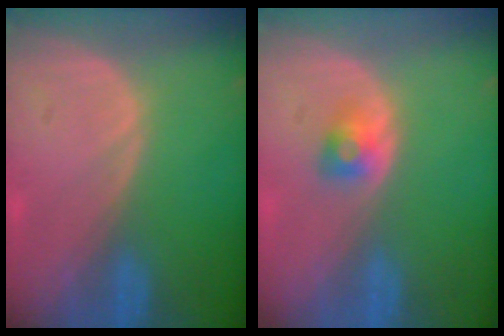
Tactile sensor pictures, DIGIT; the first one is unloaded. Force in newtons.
{"total": 2.4, "press": 2.3, "slide": 0.8}